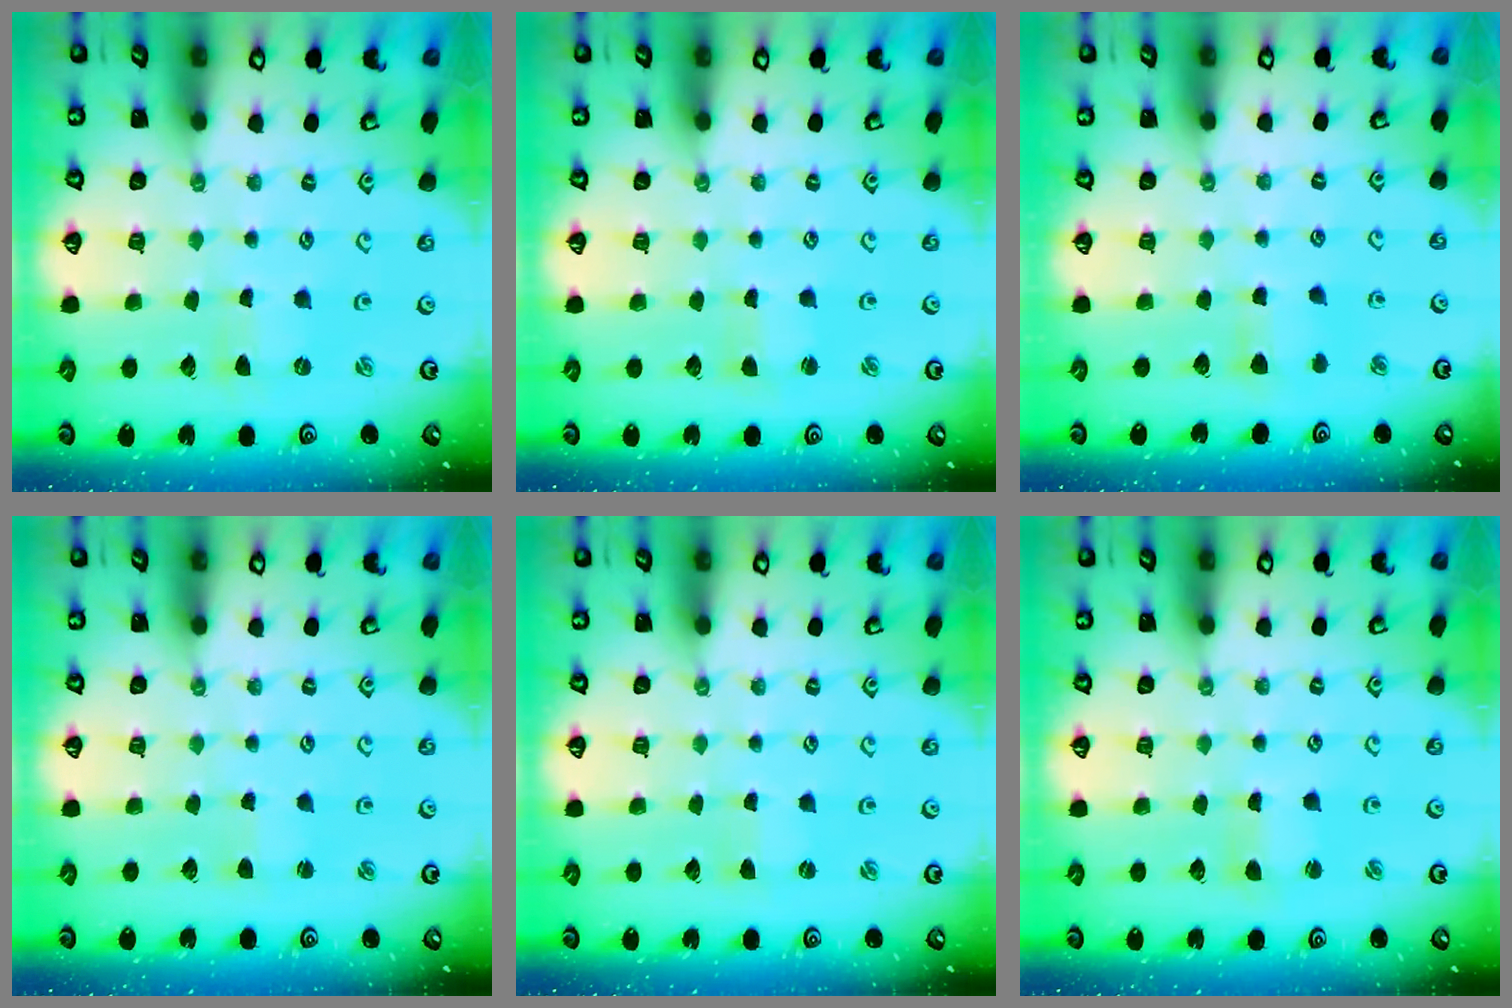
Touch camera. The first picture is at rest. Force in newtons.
{"total": 1.6, "press": 1.6, "slide": 0.3}
{"total": 4.1, "press": 4.1, "slide": 0.7}
{"total": 2.1, "press": 2.1, "slide": 0.2}
{"total": 0.7, "press": 0.7, "slide": 0.1}
{"total": 1.6, "press": 1.6, "slide": 0.4}